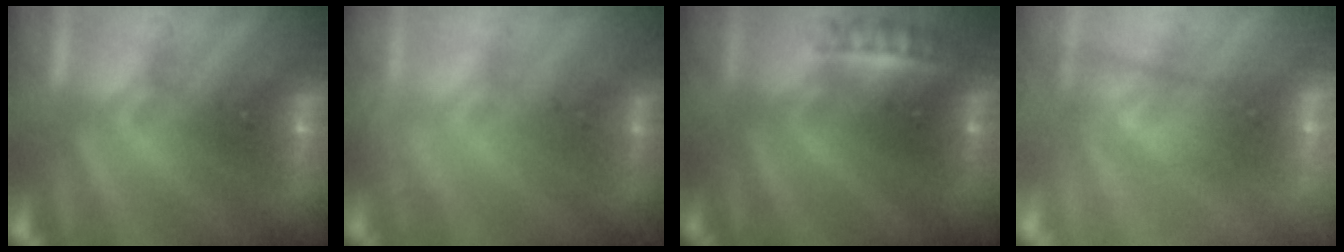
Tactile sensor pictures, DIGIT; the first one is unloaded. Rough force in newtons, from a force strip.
{"total": 2.7}
{"total": 2.3}
{"total": 2.7}